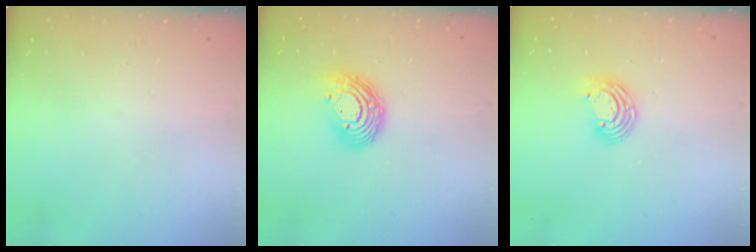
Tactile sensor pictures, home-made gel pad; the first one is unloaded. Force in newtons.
{"total": 11.5, "press": 11.5, "slide": 0.2}
{"total": 7.5, "press": 7.4, "slide": 1.3}